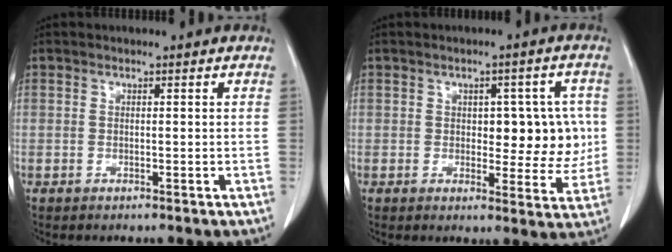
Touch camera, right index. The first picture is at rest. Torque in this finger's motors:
{"motor_torque": [0.07, 0.24, 0.07, 0.02]}